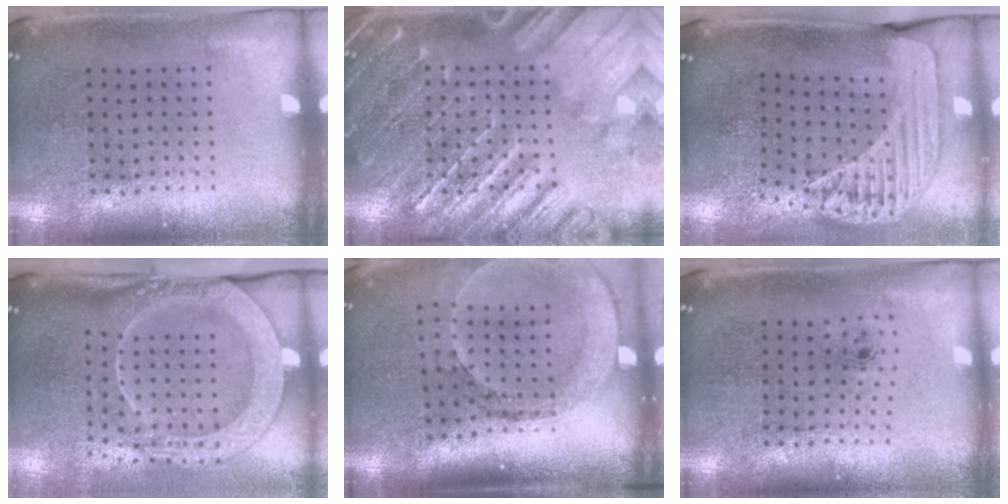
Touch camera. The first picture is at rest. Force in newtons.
{"total": 5.2, "press": 5.1, "slide": 0.7}
{"total": 1.8, "press": 1.6, "slide": 0.9}
{"total": 2.8, "press": 2.1, "slide": 1.9}
{"total": 2.6, "press": 2.0, "slide": 1.6}
{"total": 0.6, "press": 0.2, "slide": 0.6}